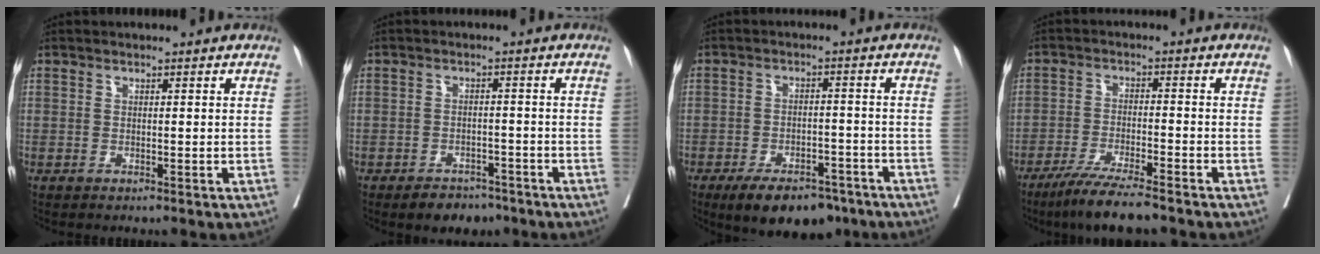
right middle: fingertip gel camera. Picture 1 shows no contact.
{"total": 4.6, "force": [-3.5, 2.5, 1.5], "torque": [-0.015, 0.005, -0.048]}
{"total": 10.8, "force": [-7.9, 4.7, 5.7], "torque": [-0.075, 0.000, -0.122]}
{"total": 8.2, "force": [-6.5, 0.1, 4.9], "torque": [-0.082, -0.023, -0.114]}